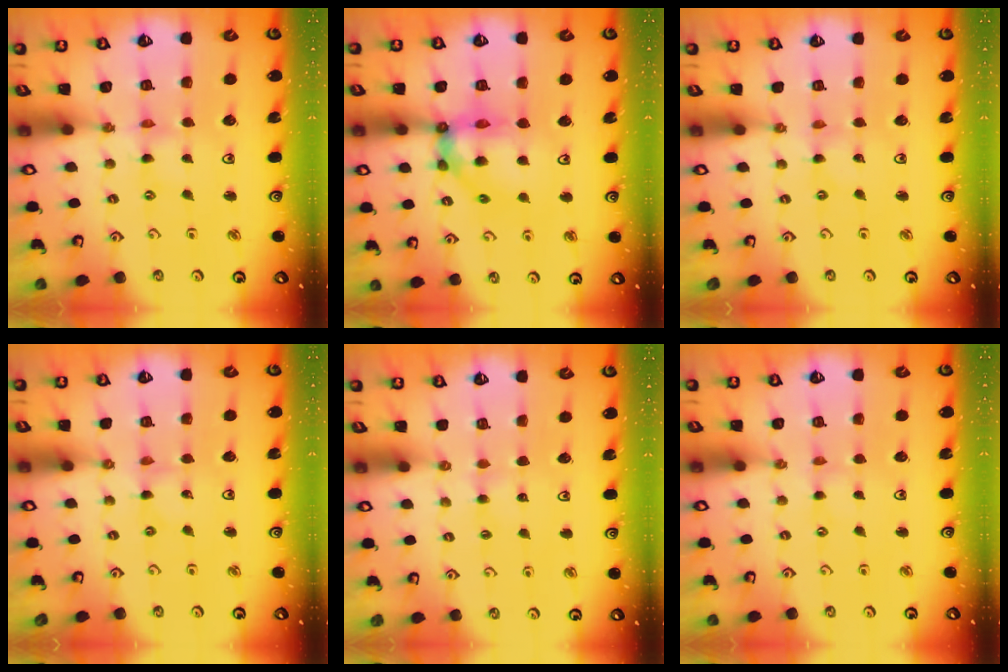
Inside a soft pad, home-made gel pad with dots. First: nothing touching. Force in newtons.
{"total": 13.0, "press": 12.9, "slide": 2.1}
{"total": 0.0}
{"total": 0.0}
{"total": 1.7, "press": 1.7, "slide": 0.4}
{"total": 0.0}